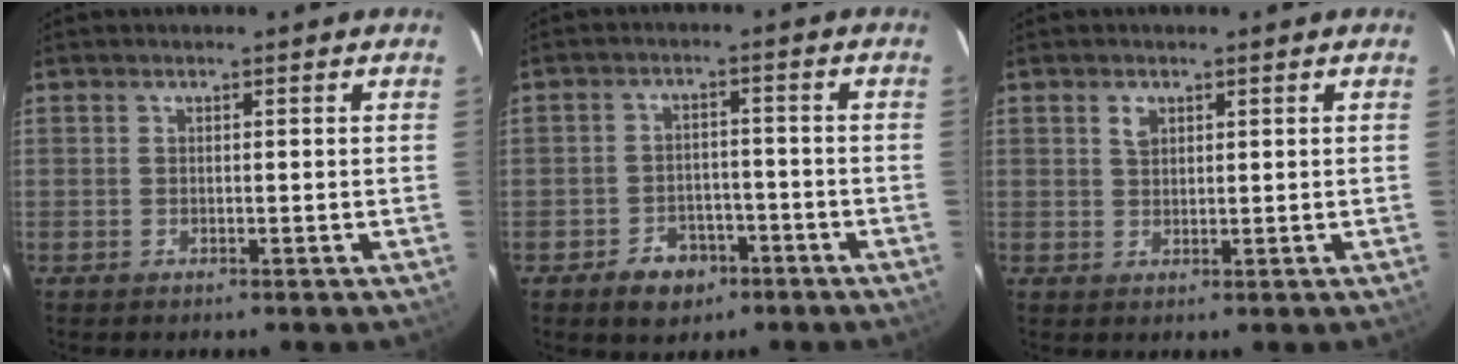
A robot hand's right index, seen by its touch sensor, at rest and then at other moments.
{"total": 6.4, "force": [-4.0, 4.5, 2.2], "torque": [-0.056, 0.016, -0.047]}
{"total": 2.0, "force": [1.1, 1.3, 1.0], "torque": [-0.017, 0.004, 0.020]}